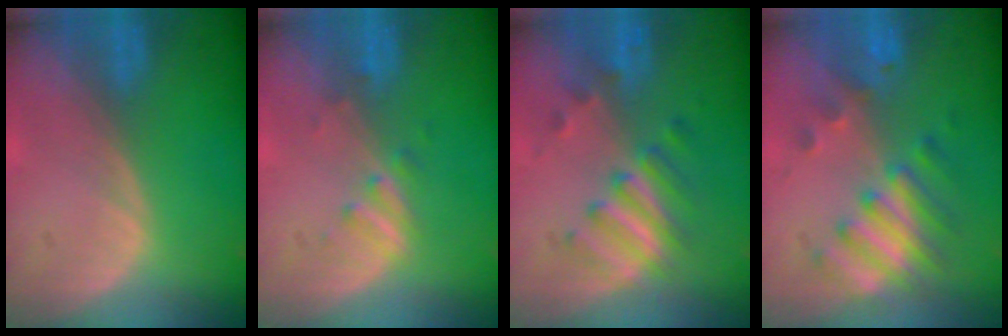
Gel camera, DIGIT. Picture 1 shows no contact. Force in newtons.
{"total": 2.3, "press": 2.3, "slide": 0.3}
{"total": 5.8, "press": 5.7, "slide": 0.9}
{"total": 8.3, "press": 7.3, "slide": 4.1}